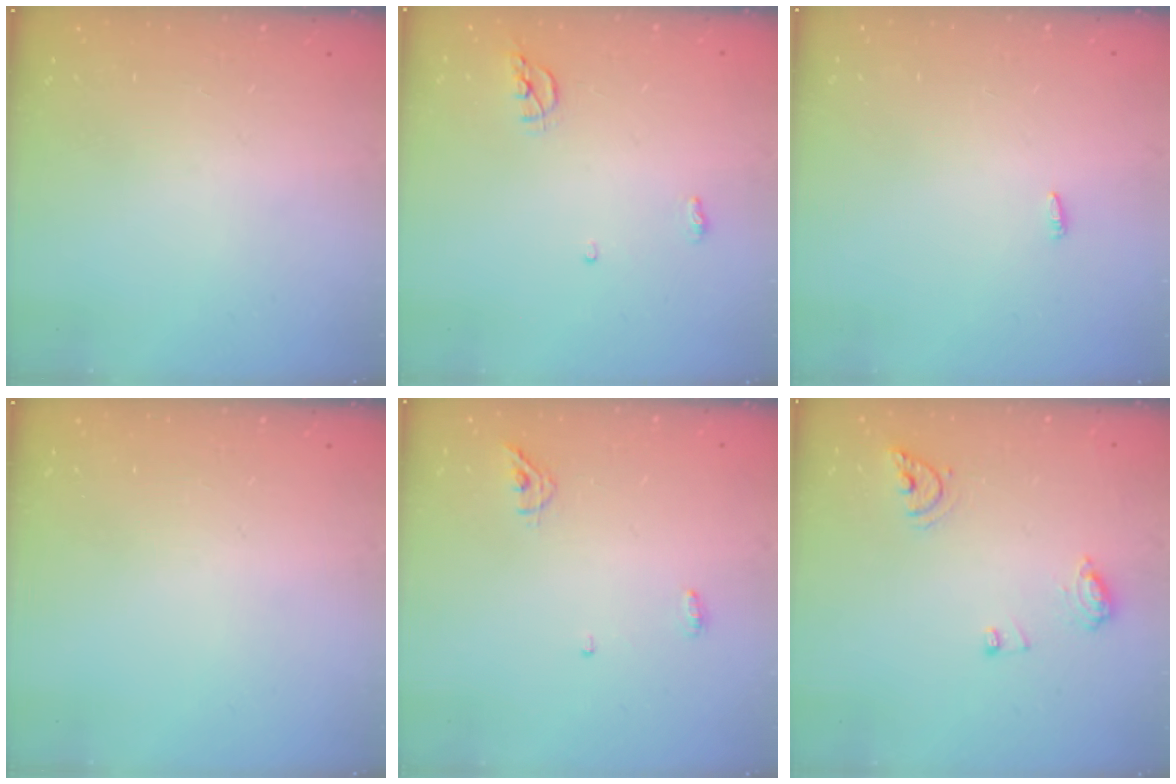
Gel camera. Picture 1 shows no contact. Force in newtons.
{"total": 7.2, "press": 5.3, "slide": 4.9}
{"total": 2.1, "press": 1.9, "slide": 0.7}
{"total": 0.0}
{"total": 4.9, "press": 4.8, "slide": 1.0}
{"total": 8.3, "press": 8.2, "slide": 0.9}